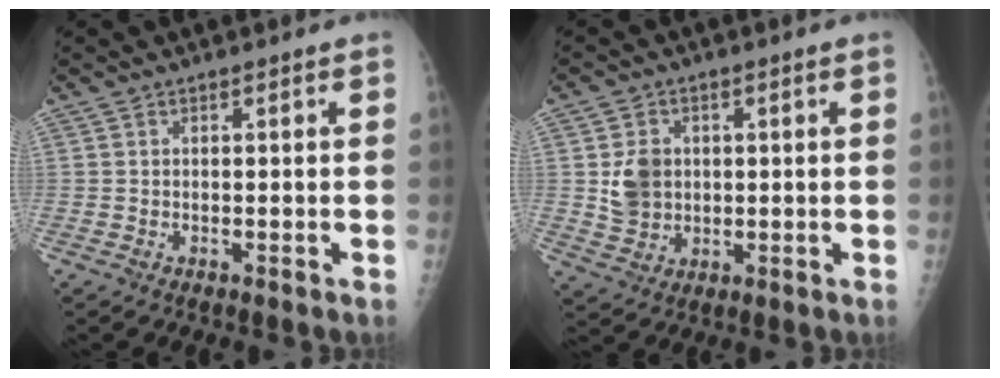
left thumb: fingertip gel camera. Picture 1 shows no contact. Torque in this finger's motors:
{"motor_torque": [0.19, 0.29, 0.50, -0.33, 0.03]}